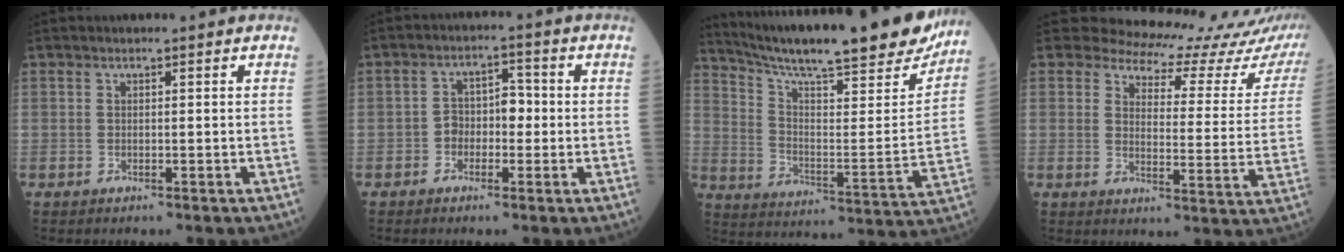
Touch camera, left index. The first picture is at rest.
{"total": 4.2, "force": [-0.8, 2.7, 3.1], "torque": [-0.050, 0.021, -0.018]}
{"total": 27.3, "force": [23.5, 3.1, 13.6], "torque": [-0.226, -0.051, 0.325]}
{"total": 17.0, "force": [16.5, 3.1, 2.7], "torque": [-0.013, -0.094, 0.162]}